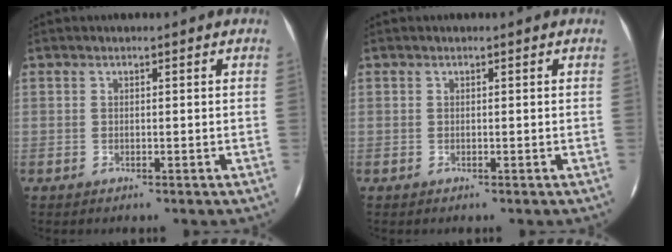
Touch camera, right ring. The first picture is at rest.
{"total": 0.0}